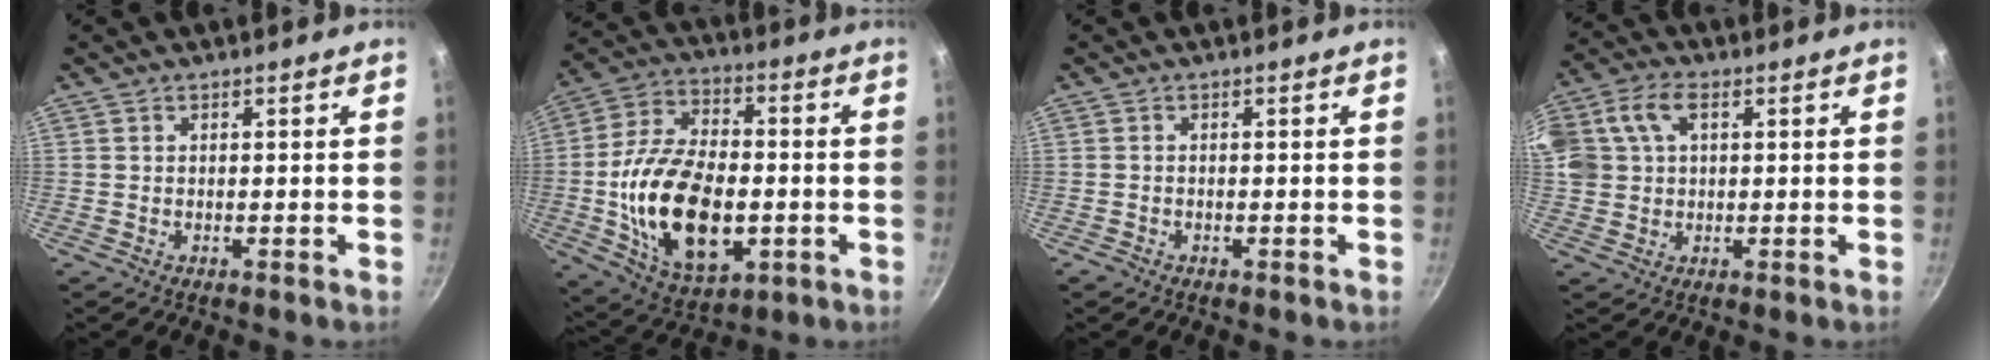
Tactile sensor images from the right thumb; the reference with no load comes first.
{"total": 22.2, "force": [-3.4, 12.9, 17.7], "torque": [-0.311, 0.018, -0.050]}
{"total": 0.8, "force": [-0.6, 0.5, 0.3], "torque": [-0.010, 0.004, -0.010]}
{"total": 14.9, "force": [4.2, 10.8, 9.5], "torque": [-0.223, 0.039, 0.075]}